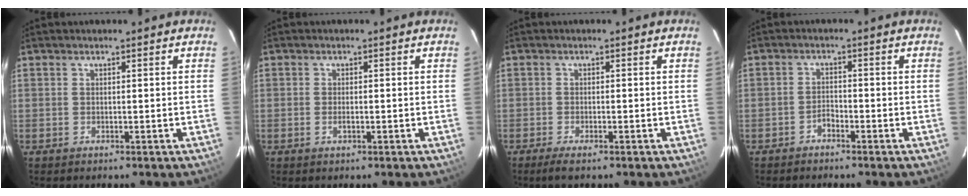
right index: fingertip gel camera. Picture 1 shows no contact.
{"total": 1.5, "force": [-0.5, 0.8, 1.2], "torque": [-0.022, 0.000, -0.009]}
{"total": 2.7, "force": [-1.9, 0.5, 1.8], "torque": [-0.043, -0.006, -0.036]}
{"total": 1.9, "force": [-1.6, 0.8, 0.6], "torque": [-0.011, 0.005, -0.028]}